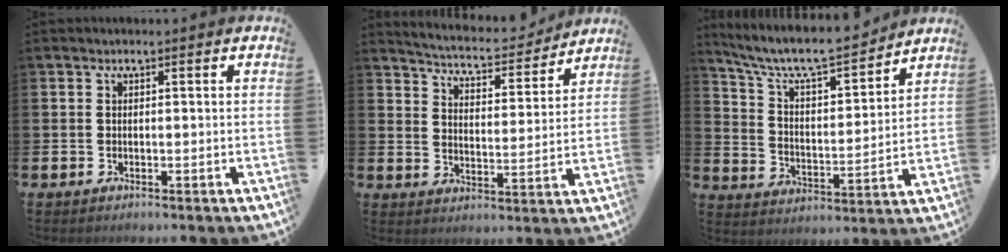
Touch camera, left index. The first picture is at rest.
{"total": 5.7, "force": [5.6, 0.7, 0.8], "torque": [-0.039, -0.048, 0.092]}
{"total": 8.2, "force": [7.5, 1.5, 2.8], "torque": [-0.094, -0.056, 0.128]}